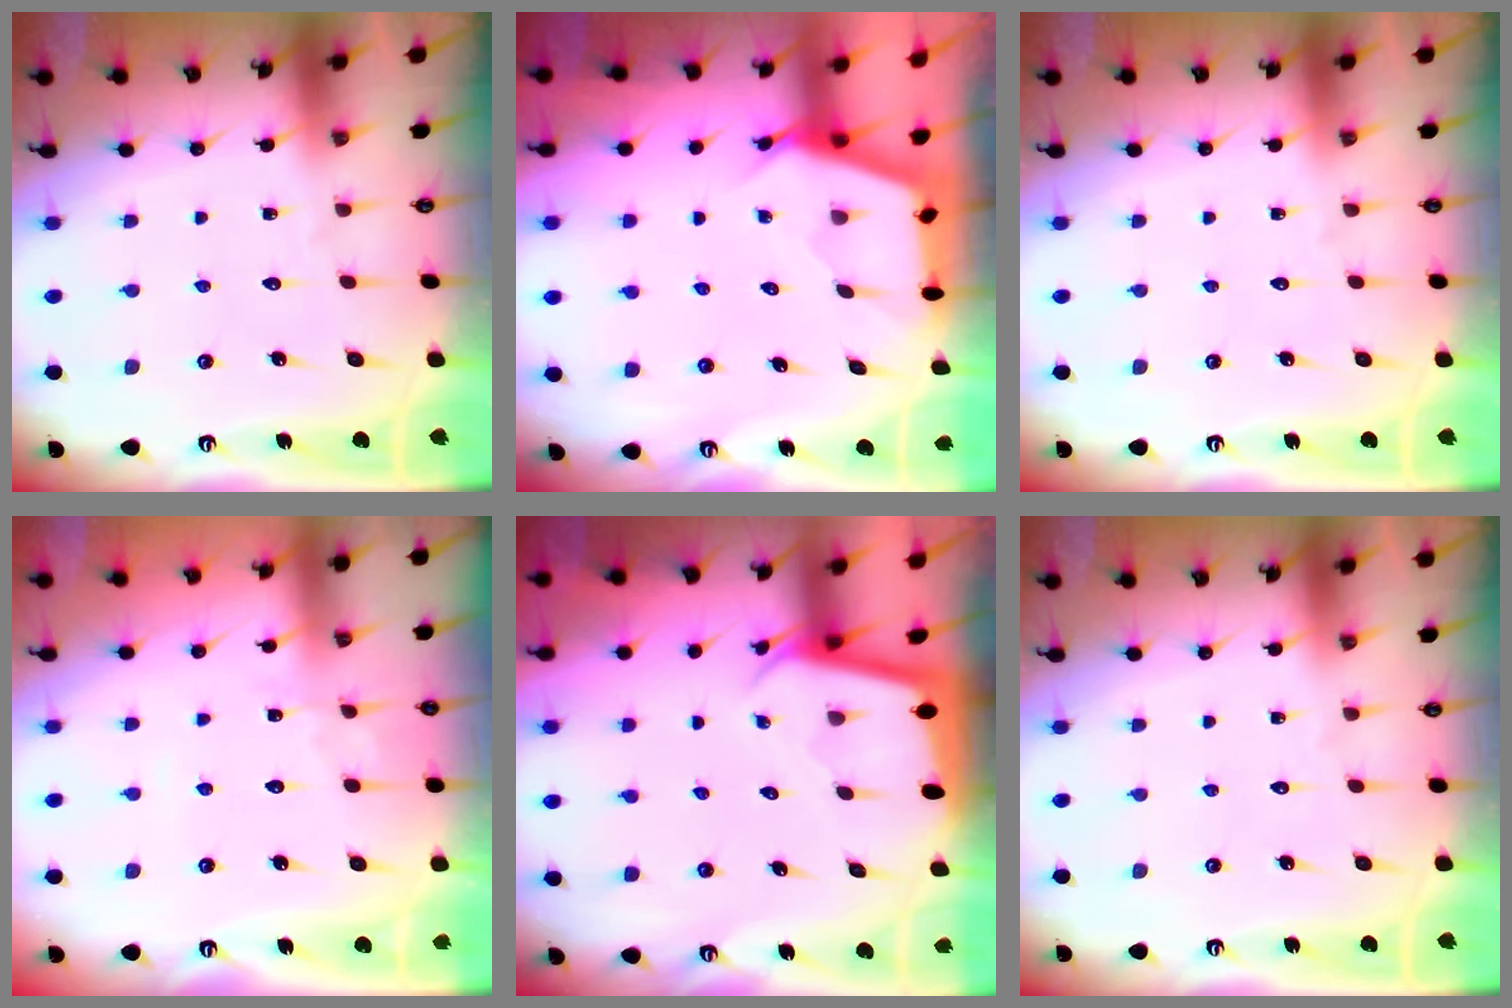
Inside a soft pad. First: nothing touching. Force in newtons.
{"total": 2.5, "press": 2.5, "slide": 0.3}
{"total": 0.0}
{"total": 2.2, "press": 2.2, "slide": 0.3}
{"total": 2.2, "press": 2.2, "slide": 0.1}
{"total": 0.0}